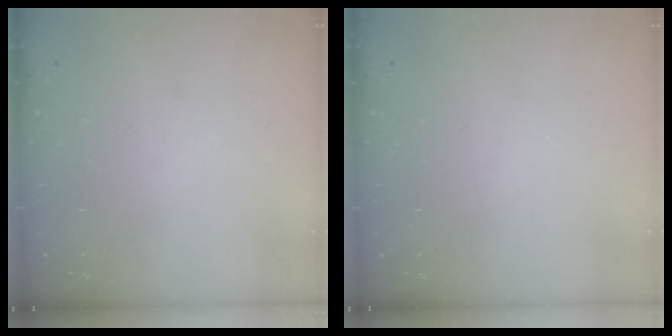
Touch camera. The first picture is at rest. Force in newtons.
{"total": 0.0}